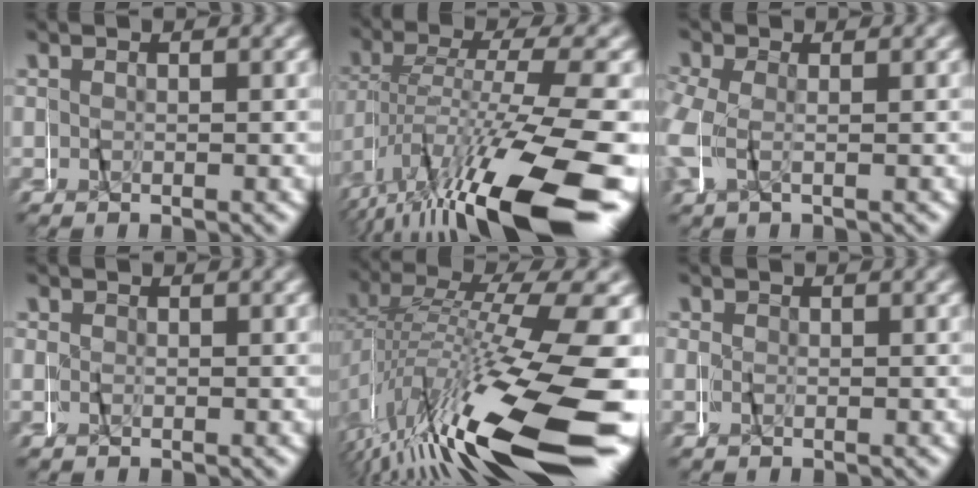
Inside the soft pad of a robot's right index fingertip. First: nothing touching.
{"total": 10.9, "force": [-6.3, 2.1, 8.6], "torque": [-0.149, -0.005, -0.093]}
{"total": 2.9, "force": [-0.8, 2.4, 1.4], "torque": [-0.051, -0.003, -0.017]}
{"total": 0.8, "force": [0.1, 0.8, -0.1], "torque": [-0.001, -0.001, -0.001]}
{"total": 15.5, "force": [-7.4, 5.1, 12.7], "torque": [-0.205, -0.018, -0.100]}
{"total": 0.6, "force": [-0.2, 0.5, -0.3], "torque": [0.004, -0.001, -0.007]}